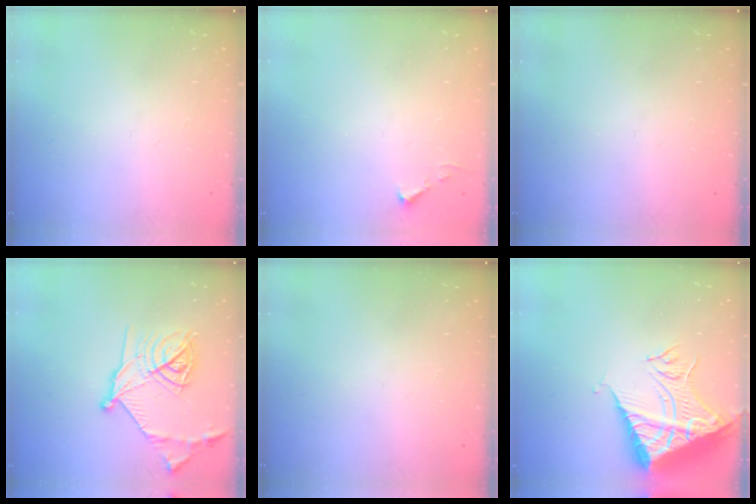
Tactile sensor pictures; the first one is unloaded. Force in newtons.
{"total": 3.7, "press": 3.6, "slide": 0.5}
{"total": 0.0}
{"total": 20.0, "press": 20.0, "slide": 1.2}
{"total": 0.0}
{"total": 12.5, "press": 12.5, "slide": 1.2}